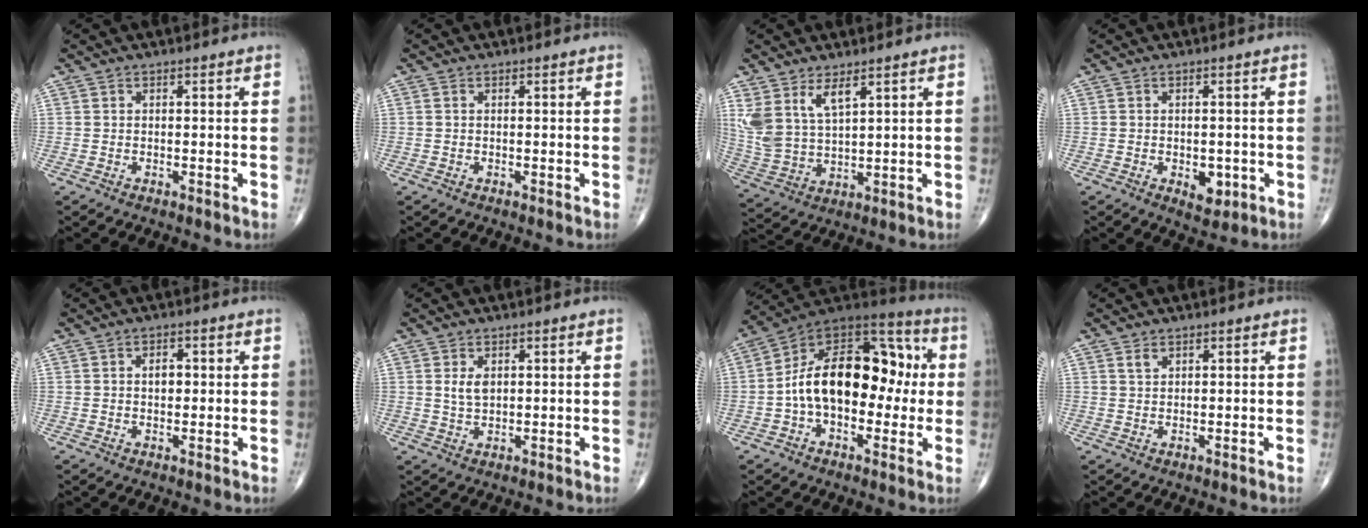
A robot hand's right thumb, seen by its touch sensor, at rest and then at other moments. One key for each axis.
{"total": 0.0}
{"total": 9.6, "fx": 5.2, "fy": 4.2, "fz": 6.8, "tx": -0.141, "ty": -0.022, "tz": 0.118}
{"total": 4.3, "fx": -1.2, "fy": 2.6, "fz": 3.2, "tx": -0.029, "ty": -0.003, "tz": -0.007}
{"total": 3.0, "fx": 0.5, "fy": 1.9, "fz": 2.3, "tx": -0.029, "ty": 0.003, "tz": 0.006}
{"total": 3.0, "fx": 0.9, "fy": 1.8, "fz": 2.3, "tx": -0.037, "ty": -0.006, "tz": 0.020}
{"total": 21.3, "fx": -0.2, "fy": 13.0, "fz": 16.8, "tx": -0.244, "ty": 0.052, "tz": -0.012}
{"total": 1.4, "fx": 0.9, "fy": 0.8, "fz": 0.8, "tx": -0.011, "ty": -0.001, "tz": 0.018}